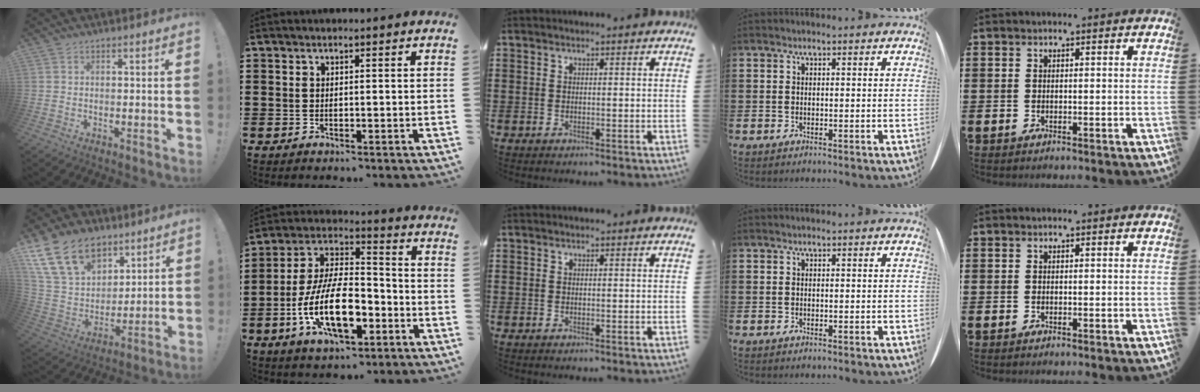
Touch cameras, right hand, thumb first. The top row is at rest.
{"thumb": {"total": 20.4, "force": [11.7, 13.4, 10.0], "torque": [-0.191, -0.059, 0.234]}, "index": {"total": 14.3, "force": [-5.2, 6.3, 11.7], "torque": [-0.260, 0.001, -0.101]}}